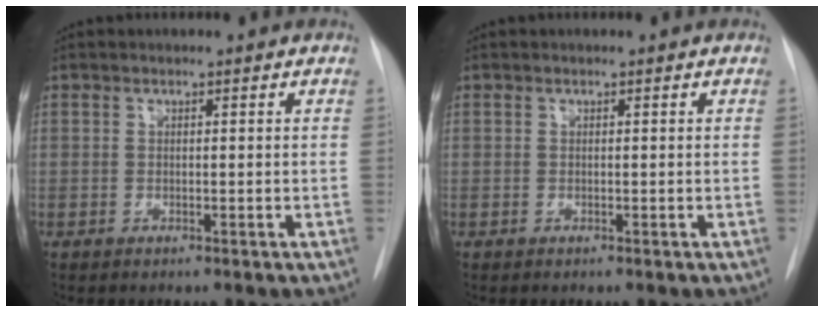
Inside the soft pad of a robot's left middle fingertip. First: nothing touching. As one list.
[{"total": 0.0}]